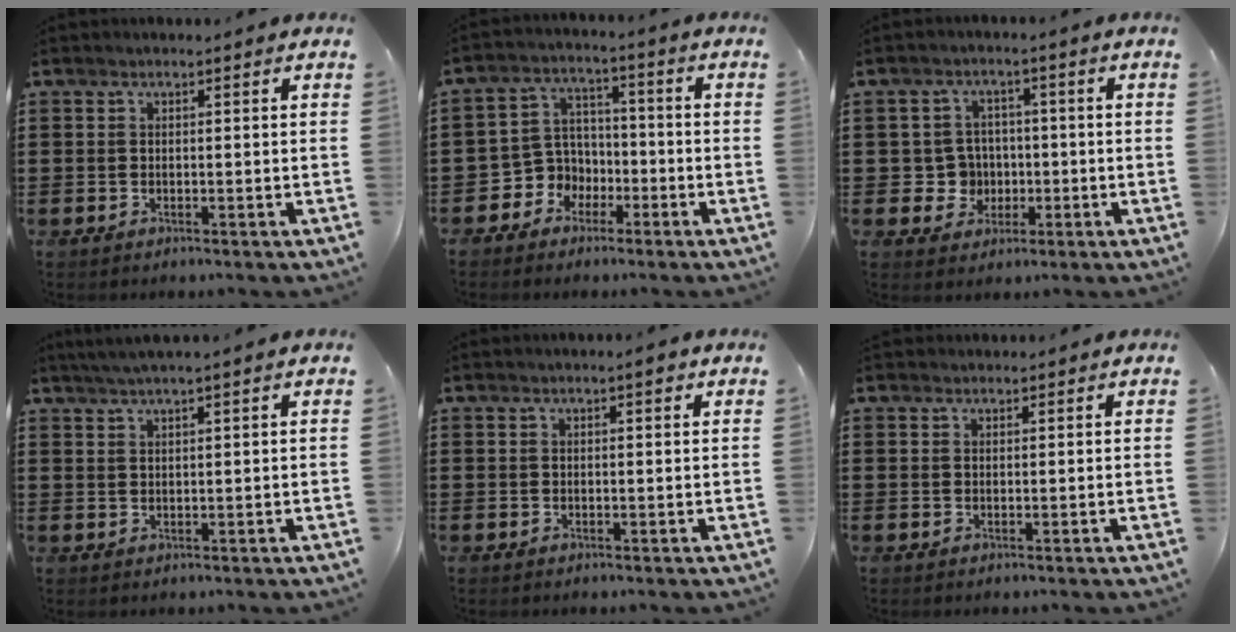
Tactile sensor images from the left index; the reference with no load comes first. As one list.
[{"total": 5.6, "force": [-2.8, 4.8, 0.6], "torque": [-0.042, 0.001, -0.059]}, {"total": 5.0, "force": [-0.5, 4.8, 1.2], "torque": [-0.043, 0.013, -0.009]}, {"total": 2.2, "force": [1.9, -0.3, 1.1], "torque": [-0.024, 0.003, 0.035]}, {"total": 1.4, "force": [0.8, 0.2, 1.1], "torque": [-0.014, -0.001, 0.012]}, {"total": 0.8, "force": [0.7, 0.3, 0.0], "torque": [-0.002, 0.001, 0.016]}]